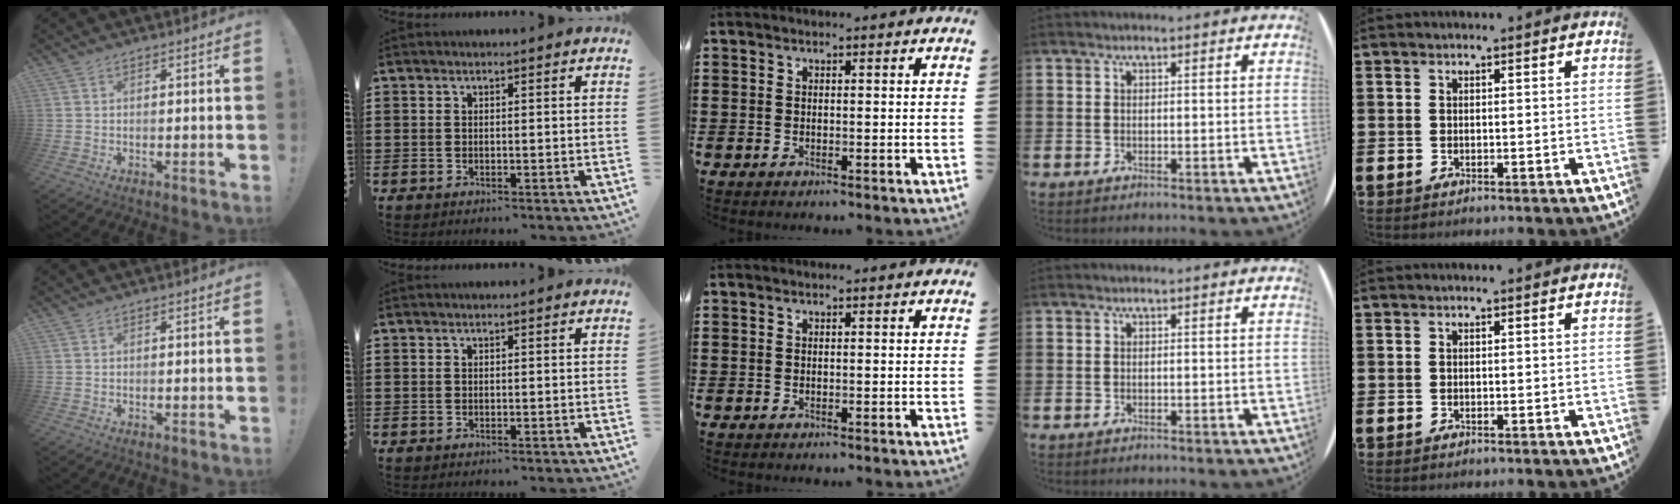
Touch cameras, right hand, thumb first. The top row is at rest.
{}